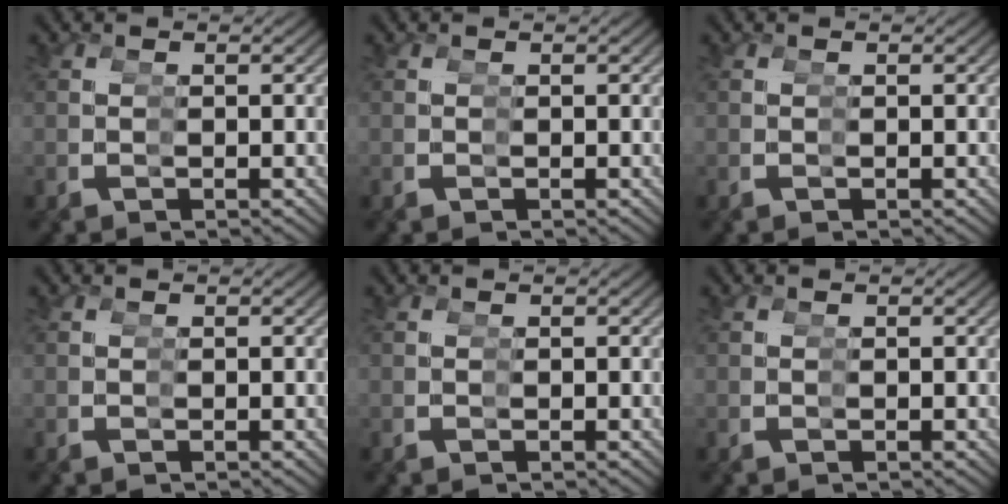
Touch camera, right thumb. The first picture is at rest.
{"total": 0.0}
{"total": 0.0}
{"total": 0.0}
{"total": 0.0}
{"total": 0.0}